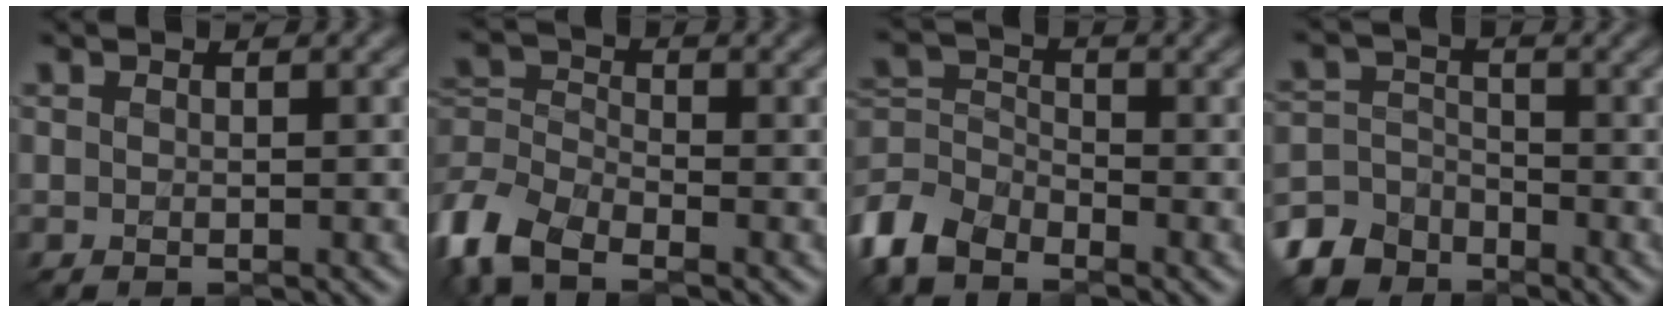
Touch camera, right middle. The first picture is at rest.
{"total": 6.1, "force": [-3.9, 2.9, 3.7], "torque": [-0.083, -0.004, -0.093]}
{"total": 5.3, "force": [-3.8, 2.7, 2.4], "torque": [-0.057, -0.002, -0.093]}
{"total": 5.2, "force": [-4.1, 2.9, 1.1], "torque": [-0.015, -0.006, -0.084]}